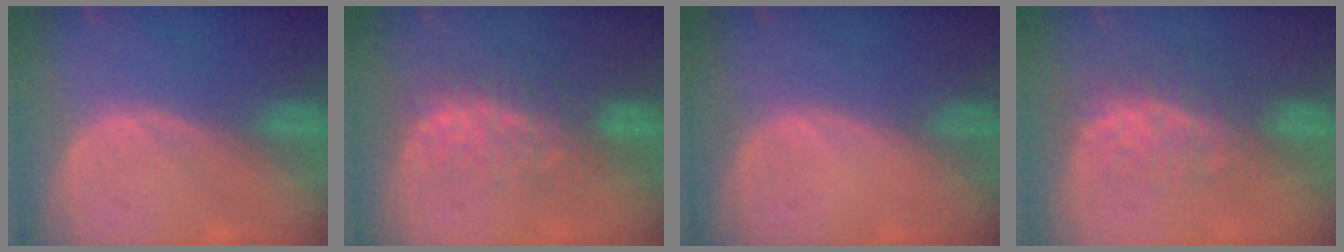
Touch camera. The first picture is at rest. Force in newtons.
{"total": 7.8, "press": 7.7, "slide": 1.3}
{"total": 0.0}
{"total": 8.2, "press": 7.4, "slide": 3.5}